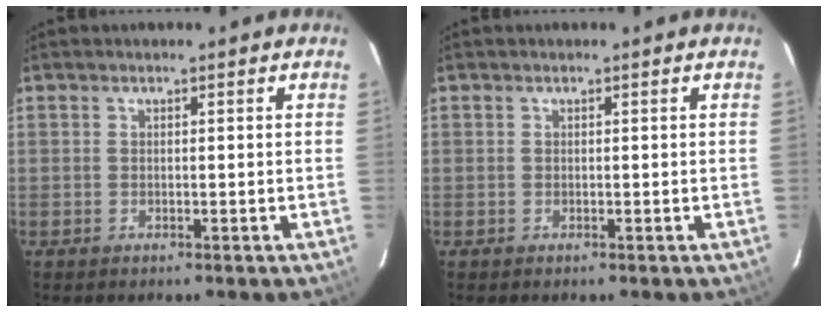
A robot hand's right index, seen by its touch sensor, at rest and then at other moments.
{"total": 0.0}